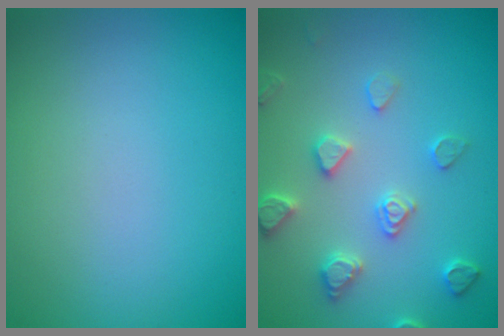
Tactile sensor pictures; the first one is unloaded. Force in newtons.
{"total": 3.6, "press": 3.5, "slide": 0.8}